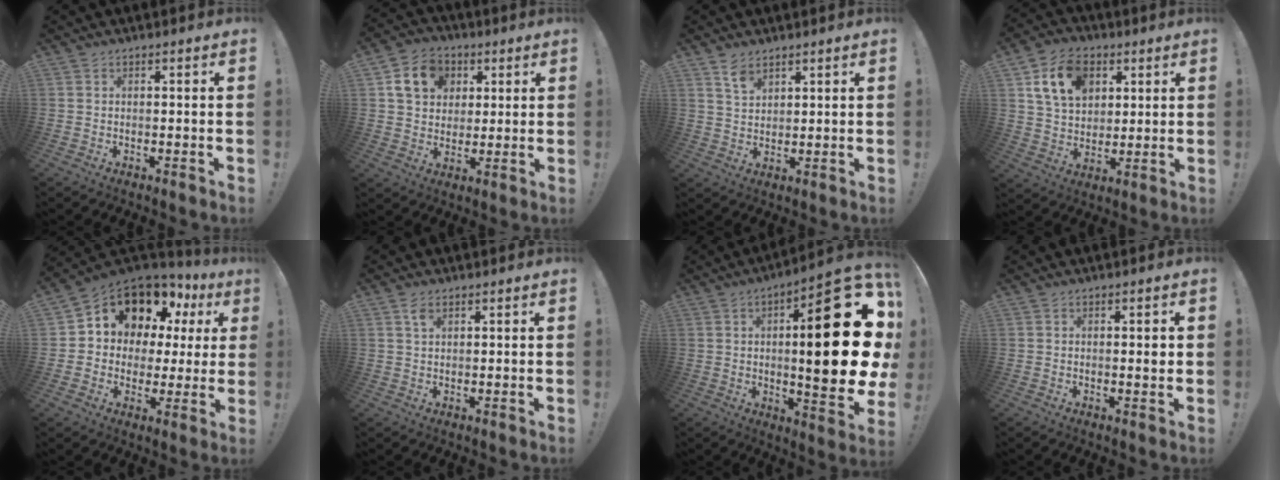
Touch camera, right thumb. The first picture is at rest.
{"total": 11.8, "force": [4.5, 9.7, 4.9], "torque": [-0.074, -0.007, 0.092]}
{"total": 5.2, "force": [3.9, 2.8, 2.1], "torque": [-0.029, -0.025, 0.070]}
{"total": 14.4, "force": [6.1, 10.4, 7.9], "torque": [-0.125, -0.006, 0.119]}
{"total": 12.6, "force": [7.3, 8.2, 6.2], "torque": [-0.104, -0.057, 0.141]}
{"total": 2.6, "force": [1.5, 1.3, 1.7], "torque": [-0.021, -0.006, 0.024]}
{"total": 27.5, "force": [2.9, 6.9, 26.5], "torque": [-0.384, -0.020, 0.042]}
{"total": 1.8, "force": [0.2, 0.4, 1.8], "torque": [-0.026, 0.000, 0.000]}